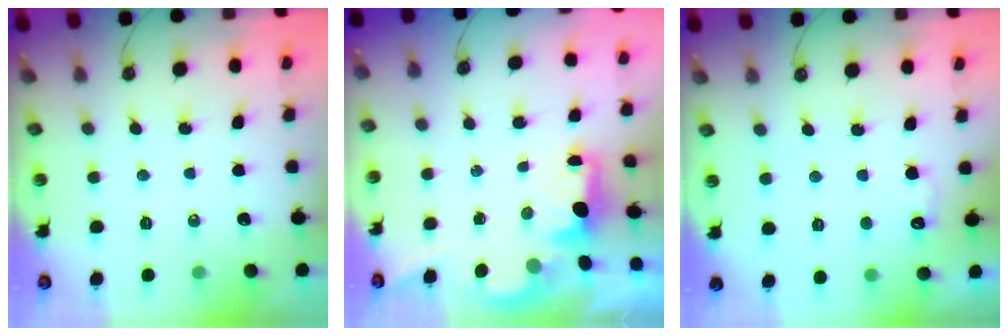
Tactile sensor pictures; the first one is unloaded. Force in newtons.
{"total": 1.7, "press": 1.6, "slide": 0.7}
{"total": 4.5, "press": 4.3, "slide": 1.3}